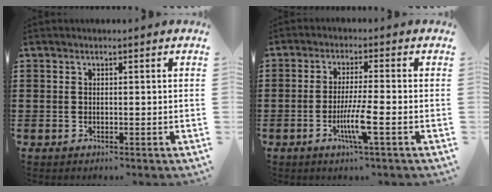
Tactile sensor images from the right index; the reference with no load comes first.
{"total": 5.8, "force": [-2.0, -0.1, 5.5], "torque": [-0.112, -0.021, -0.040]}